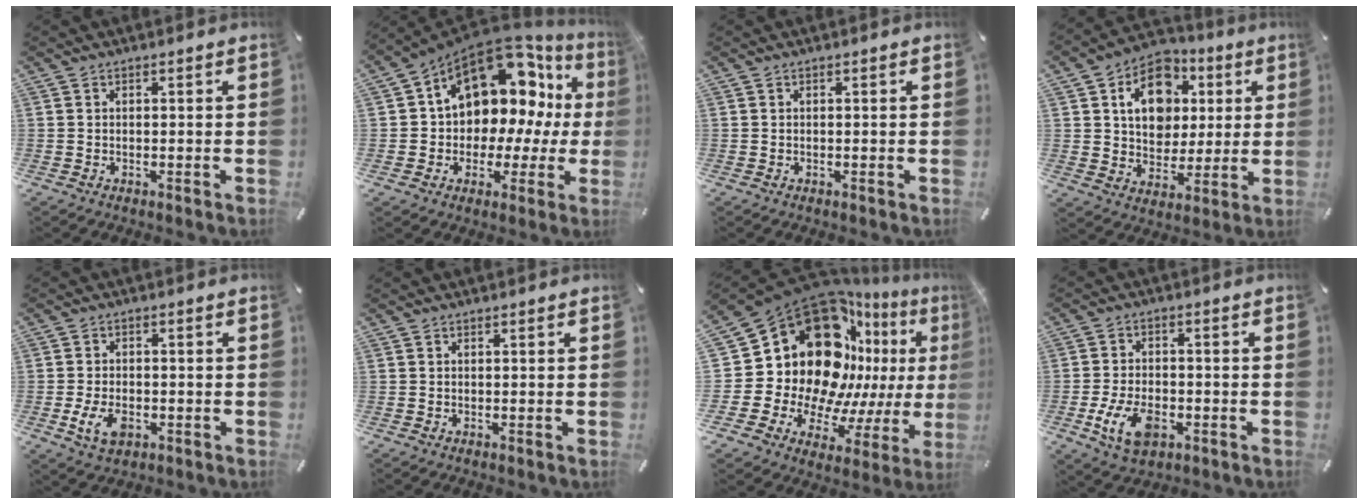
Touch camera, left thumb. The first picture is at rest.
{"total": 14.9, "force": [7.4, 10.1, 8.1], "torque": [-0.106, -0.073, 0.125]}
{"total": 0.0}
{"total": 13.4, "force": [3.8, 11.0, 6.6], "torque": [-0.103, -0.001, 0.072]}
{"total": 5.8, "force": [-1.9, 3.7, 4.0], "torque": [-0.091, 0.004, -0.037]}
{"total": 0.0}
{"total": 27.7, "force": [8.5, 19.7, 17.4], "torque": [-0.309, -0.110, 0.193]}
{"total": 9.6, "force": [-3.4, 5.9, 6.8], "torque": [-0.141, 0.003, -0.063]}